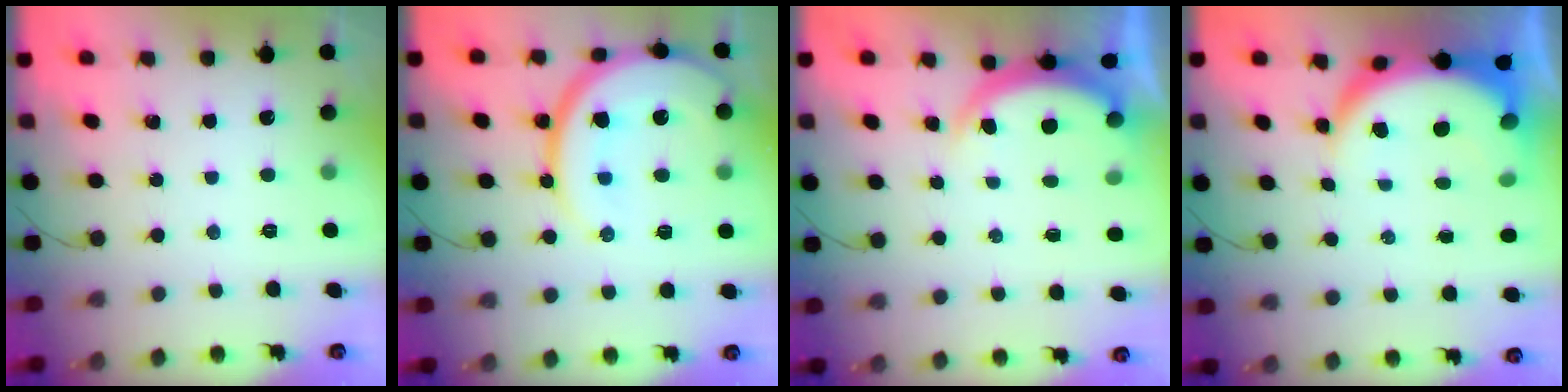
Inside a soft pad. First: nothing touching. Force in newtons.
{"total": 17.7, "press": 17.7, "slide": 1.6}
{"total": 4.8, "press": 4.6, "slide": 1.2}
{"total": 10.2, "press": 10.1, "slide": 1.1}